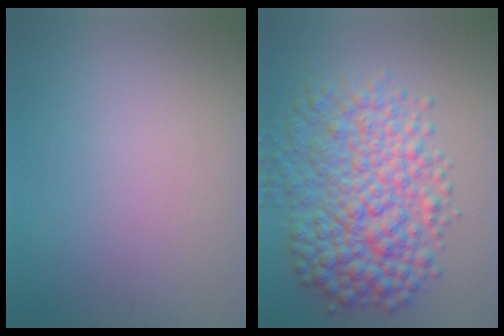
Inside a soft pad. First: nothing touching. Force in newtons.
{"total": 8.7, "press": 8.7, "slide": 0.1}